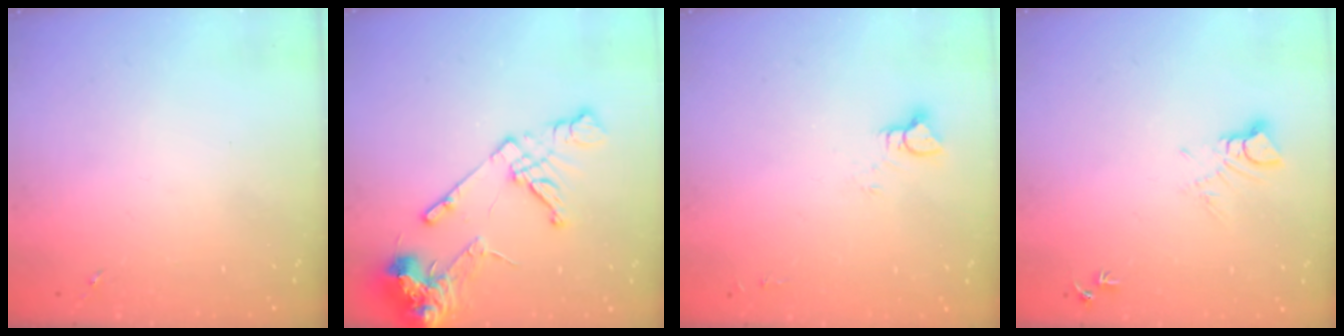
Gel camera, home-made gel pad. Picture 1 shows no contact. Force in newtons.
{"total": 15.3, "press": 15.2, "slide": 2.0}
{"total": 3.1, "press": 3.1, "slide": 0.2}
{"total": 5.6, "press": 5.6, "slide": 0.5}